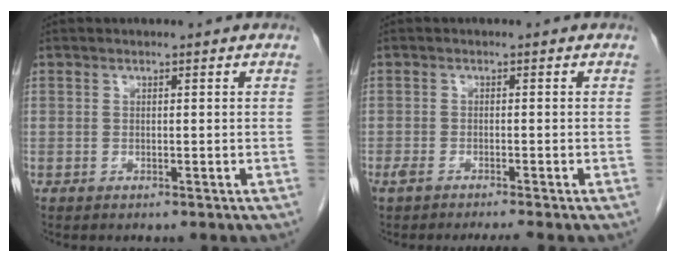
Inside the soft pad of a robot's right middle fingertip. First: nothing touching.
{"total": 3.8, "force": [-3.1, 0.2, 2.2], "torque": [-0.039, -0.003, -0.052]}